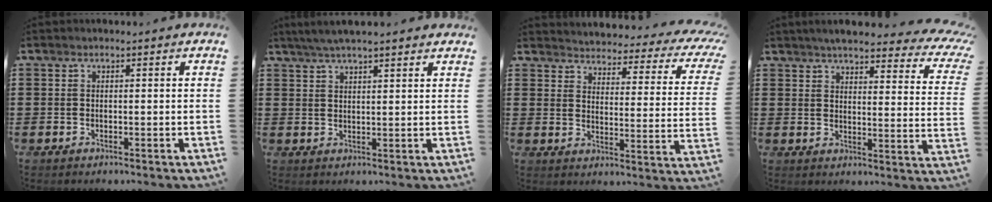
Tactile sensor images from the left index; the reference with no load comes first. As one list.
[{"total": 3.7, "force": [3.3, 0.1, 1.8], "torque": [-0.042, -0.001, 0.059]}, {"total": 2.9, "force": [2.9, 0.0, 0.7], "torque": [-0.026, -0.035, 0.038]}, {"total": 5.2, "force": [4.6, 0.3, 2.5], "torque": [-0.059, -0.028, 0.077]}]